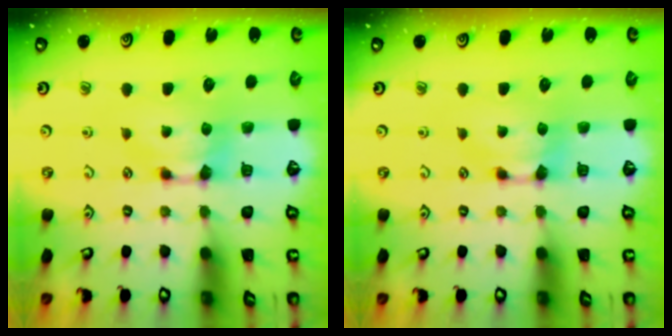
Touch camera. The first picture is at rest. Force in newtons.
{"total": 0.0}